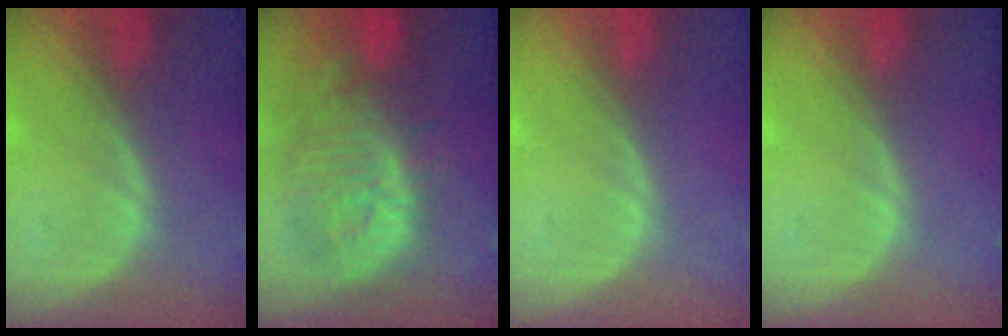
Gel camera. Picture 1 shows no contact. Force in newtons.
{"total": 12.4, "press": 11.0, "slide": 5.7}
{"total": 0.0}
{"total": 0.0}